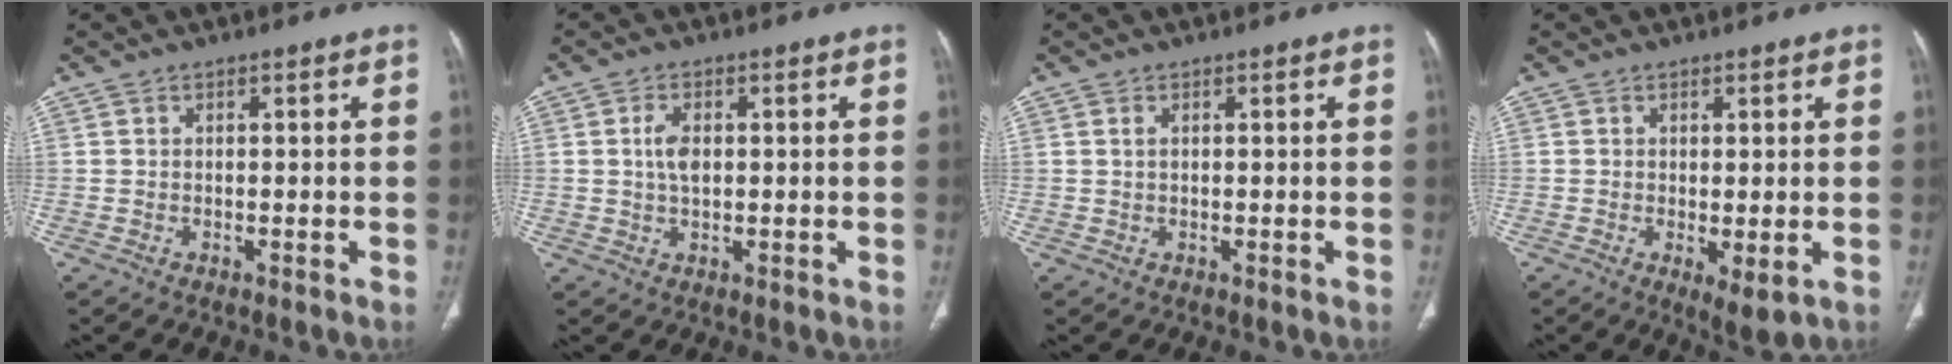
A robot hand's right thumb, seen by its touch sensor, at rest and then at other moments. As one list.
[{"total": 3.7, "force": [0.5, 2.1, 3.0], "torque": [-0.059, 0.000, 0.009]}, {"total": 0.8, "force": [0.3, 0.4, 0.6], "torque": [-0.017, 0.004, 0.008]}, {"total": 4.1, "force": [-1.0, 1.3, 3.7], "torque": [-0.063, -0.017, -0.010]}]